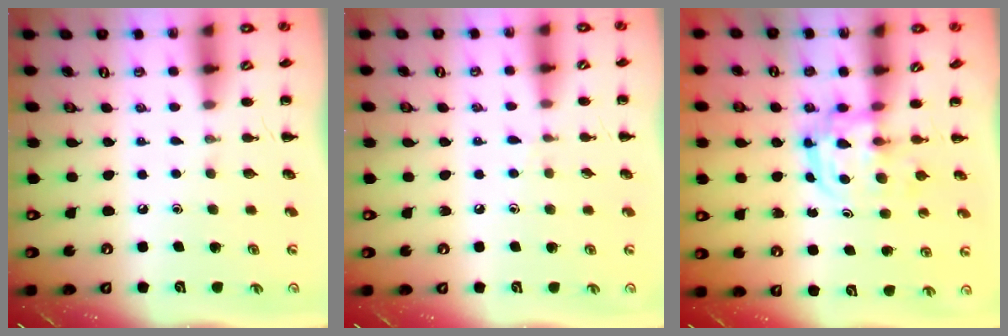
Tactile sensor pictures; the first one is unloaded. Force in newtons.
{"total": 4.7, "press": 4.3, "slide": 1.8}
{"total": 3.1, "press": 3.1, "slide": 0.4}